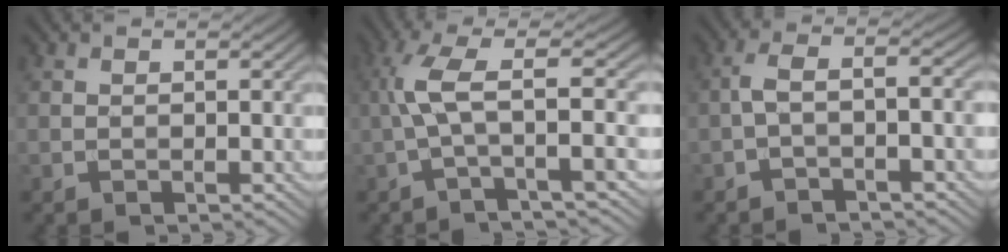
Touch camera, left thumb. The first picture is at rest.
{"total": 6.7, "force": [-0.7, 0.9, 6.6], "torque": [-0.132, 0.019, -0.025]}
{"total": 3.5, "force": [-1.6, 0.8, 3.0], "torque": [-0.059, 0.009, -0.037]}